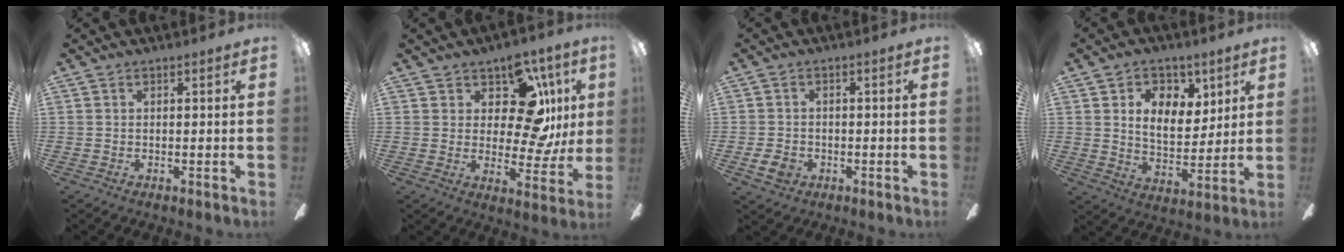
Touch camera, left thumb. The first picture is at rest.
{"total": 14.4, "force": [6.9, 7.5, 10.1], "torque": [-0.157, -0.040, 0.127]}
{"total": 4.0, "force": [-1.6, 3.0, 2.0], "torque": [-0.044, 0.006, -0.030]}
{"total": 10.1, "force": [4.5, 6.9, 5.8], "torque": [-0.087, -0.011, 0.079]}